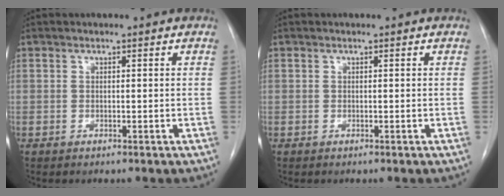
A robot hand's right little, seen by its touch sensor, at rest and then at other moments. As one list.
[{"total": 0.0}]